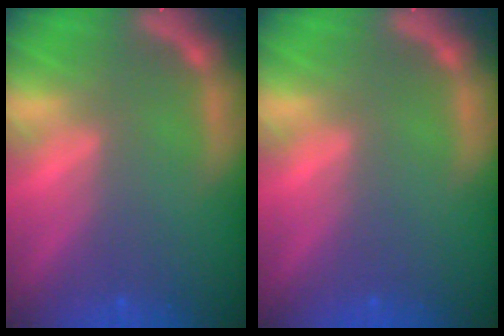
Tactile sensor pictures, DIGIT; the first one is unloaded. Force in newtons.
{"total": 0.0}